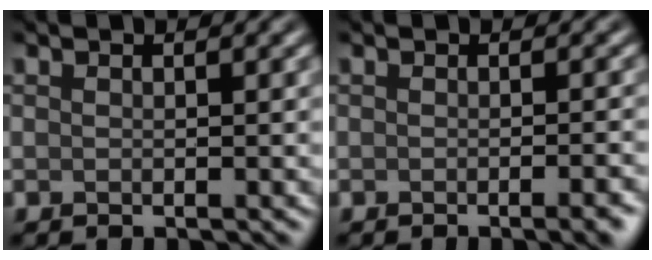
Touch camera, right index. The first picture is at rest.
{"total": 3.1, "force": [-1.3, 1.0, 2.7], "torque": [-0.013, 0.003, -0.016]}